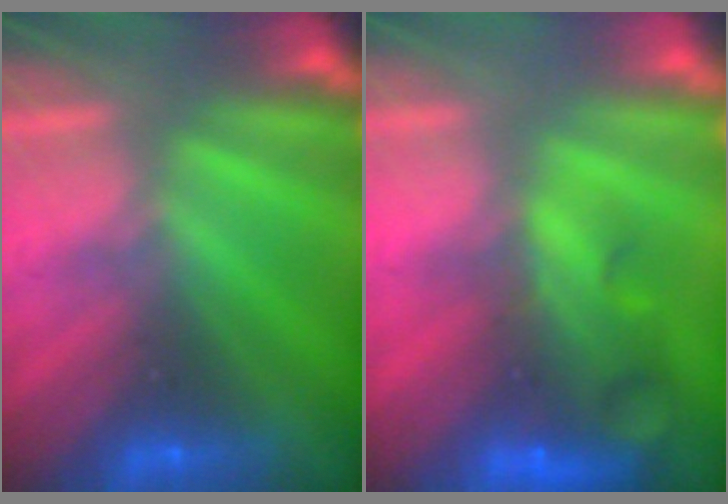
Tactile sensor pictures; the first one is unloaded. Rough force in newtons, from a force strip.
{"total": 7.6}